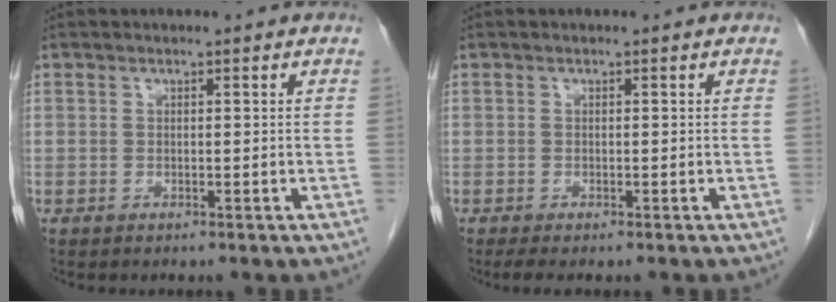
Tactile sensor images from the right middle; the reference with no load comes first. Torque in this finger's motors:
{"motor_torque": [0.34, -0.13, 0.06, 0.03]}